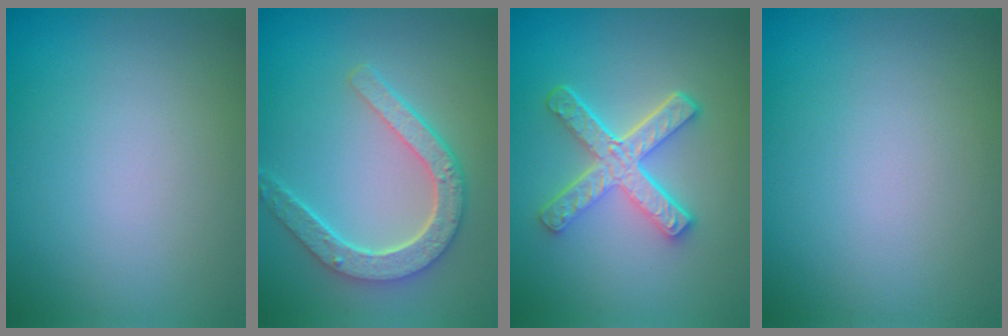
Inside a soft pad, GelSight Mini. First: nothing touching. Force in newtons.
{"total": 4.9, "press": 3.9, "slide": 3.0}
{"total": 5.2, "press": 3.9, "slide": 3.5}
{"total": 0.0}